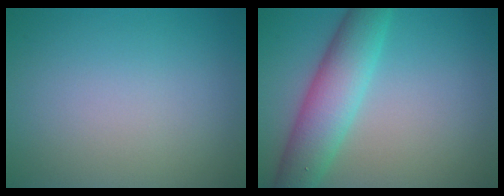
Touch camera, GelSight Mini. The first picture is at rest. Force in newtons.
{"total": 6.2, "press": 6.2, "slide": 0.2}